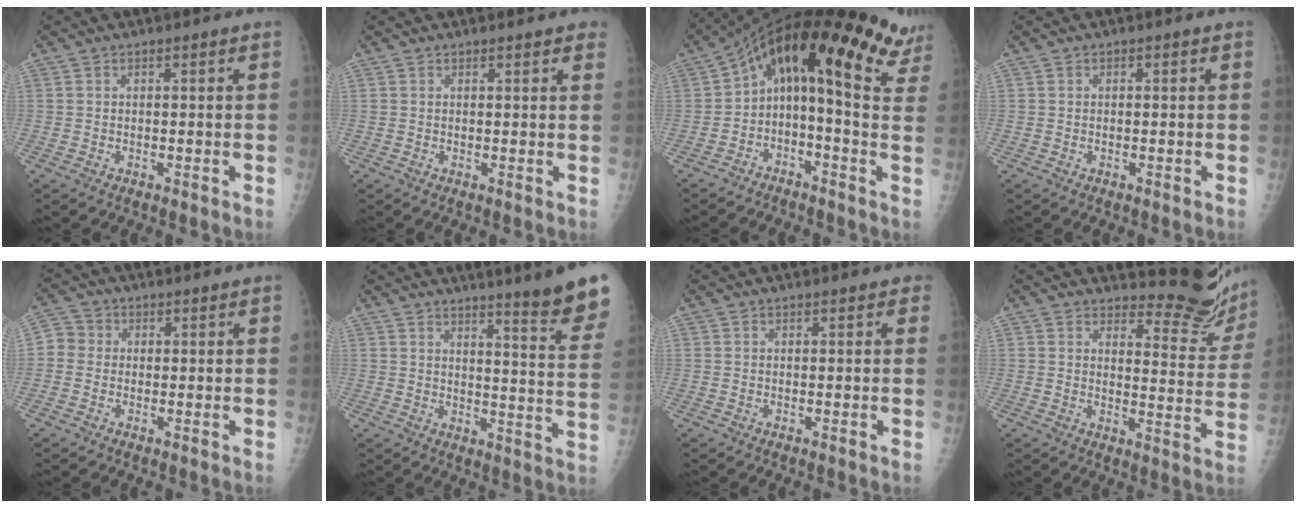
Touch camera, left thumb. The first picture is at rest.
{"total": 2.9, "force": [2.2, 0.7, 1.6], "torque": [-0.007, 0.001, 0.022]}
{"total": 17.6, "force": [9.3, 6.4, 13.5], "torque": [-0.181, 0.036, 0.102]}
{"total": 0.0}
{"total": 4.6, "force": [0.2, 4.4, 1.6], "torque": [-0.017, 0.008, -0.007]}
{"total": 15.6, "force": [12.1, 0.6, 9.8], "torque": [-0.099, -0.092, 0.148]}
{"total": 1.3, "force": [0.9, 0.7, 0.6], "torque": [0.006, 0.000, 0.004]}
{"total": 12.7, "force": [12.5, 1.9, 0.7], "torque": [0.023, -0.155, 0.134]}